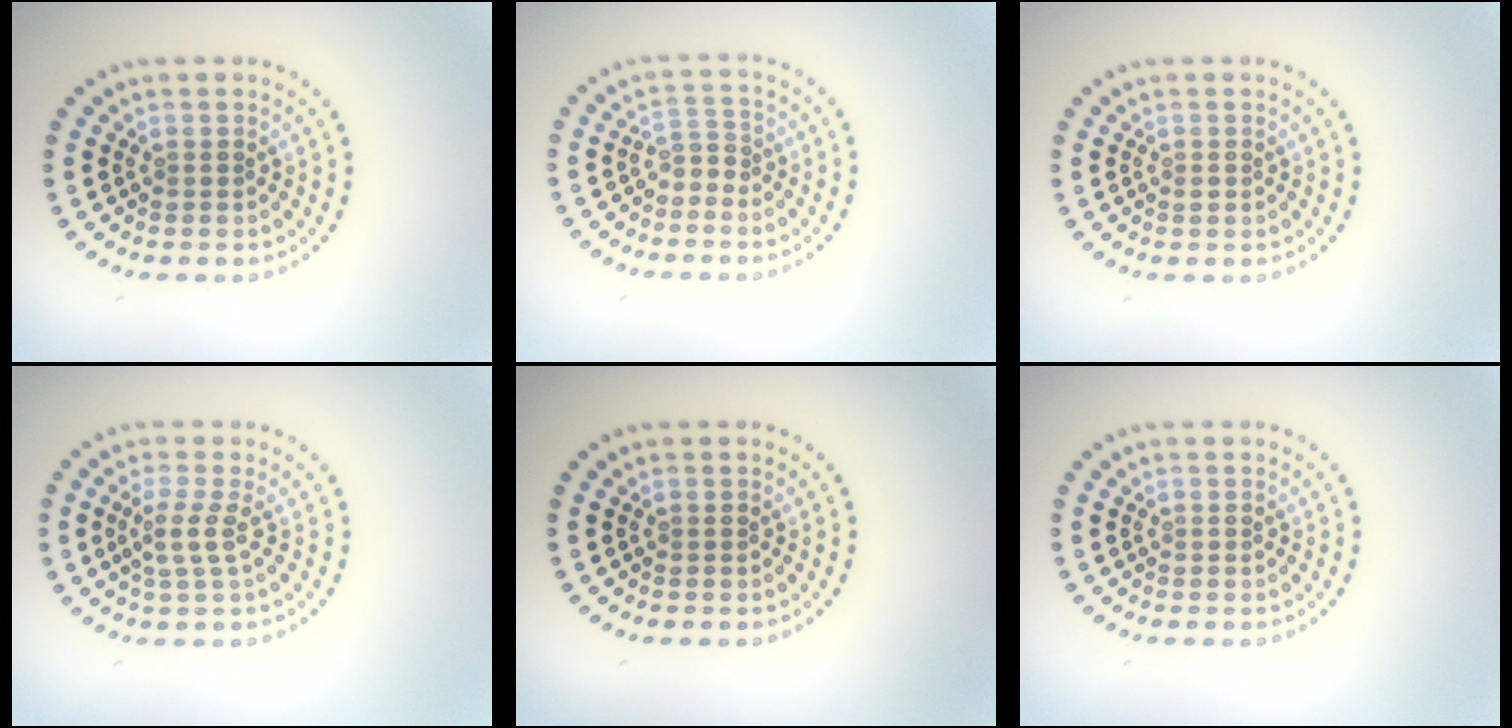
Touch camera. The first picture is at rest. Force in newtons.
{"total": 1.6, "press": 1.0, "slide": 1.2}
{"total": 0.5, "press": 0.4, "slide": 0.3}
{"total": 2.0, "press": 1.6, "slide": 1.3}
{"total": 0.0}
{"total": 0.0}